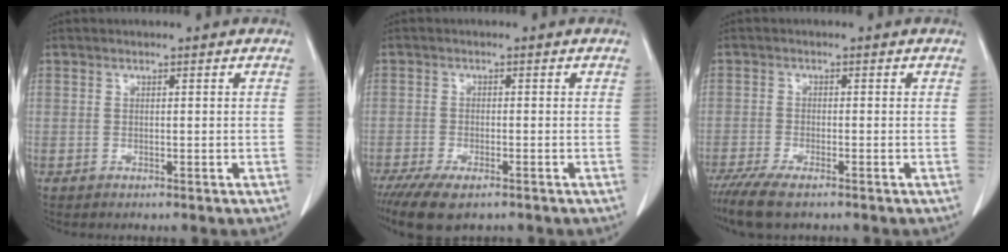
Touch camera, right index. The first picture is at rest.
{"total": 7.2, "force": [-5.1, 2.2, 4.5], "torque": [-0.074, -0.015, -0.082]}
{"total": 6.9, "force": [-5.2, 1.3, 4.4], "torque": [-0.076, -0.016, -0.088]}